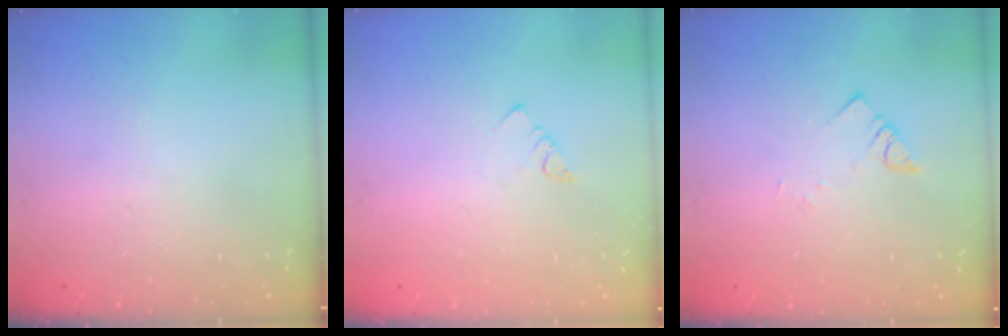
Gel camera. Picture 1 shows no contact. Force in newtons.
{"total": 2.7, "press": 2.7, "slide": 0.5}
{"total": 1.9, "press": 1.9, "slide": 0.2}